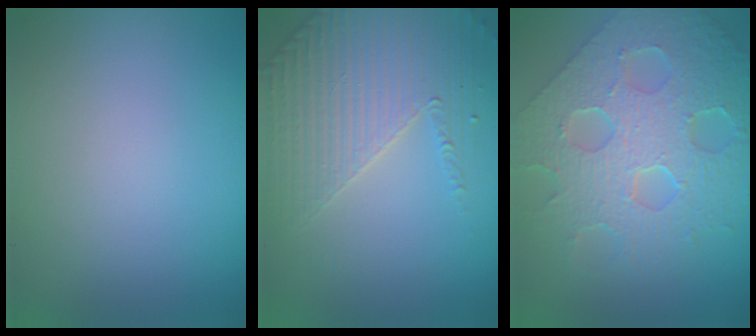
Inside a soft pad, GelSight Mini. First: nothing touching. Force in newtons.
{"total": 3.8, "press": 3.6, "slide": 1.1}
{"total": 9.0, "press": 6.5, "slide": 6.2}